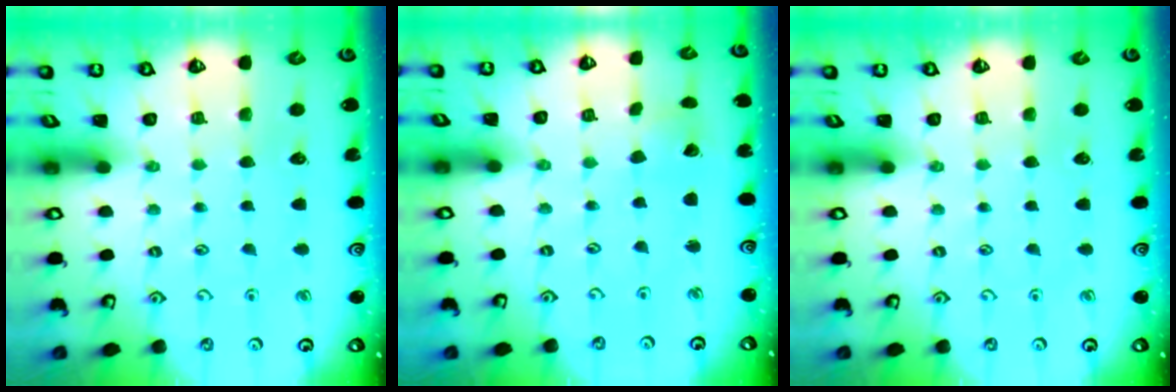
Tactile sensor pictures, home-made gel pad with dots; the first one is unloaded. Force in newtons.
{"total": 2.1, "press": 2.1, "slide": 0.3}
{"total": 0.0}